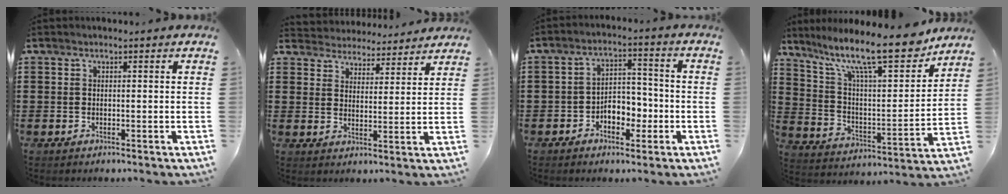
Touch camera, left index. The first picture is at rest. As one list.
[{"total": 4.0, "force": [4.0, 0.5, -0.7], "torque": [-0.008, -0.024, 0.068]}, {"total": 4.8, "force": [-2.3, 3.3, 2.6], "torque": [-0.045, 0.010, -0.048]}, {"total": 14.3, "force": [11.5, 2.8, 8.1], "torque": [-0.174, -0.067, 0.192]}]